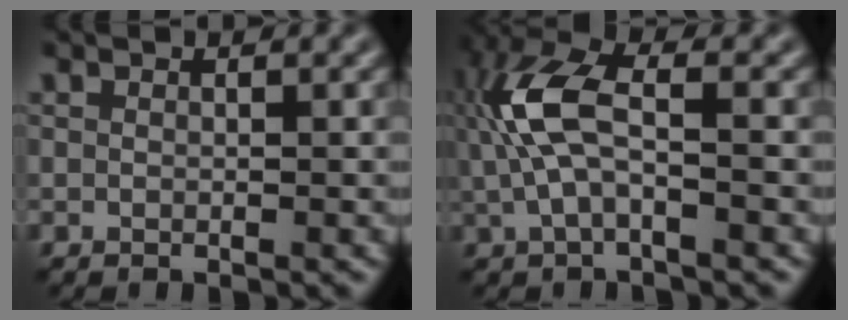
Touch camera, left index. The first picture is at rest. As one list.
[{"total": 6.3, "force": [0.5, 2.8, 5.7], "torque": [-0.136, 0.018, 0.003]}]